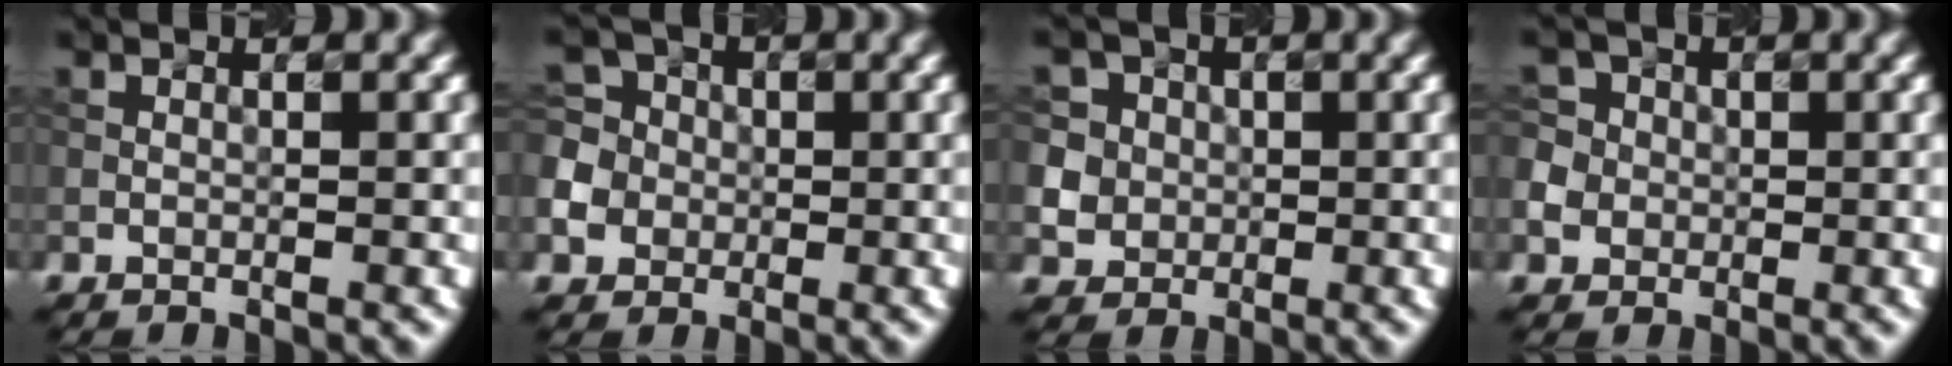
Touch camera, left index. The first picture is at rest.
{"total": 6.4, "force": [-1.5, 5.9, 2.2], "torque": [-0.048, 0.016, -0.050]}
{"total": 6.9, "force": [2.0, 6.3, 2.1], "torque": [-0.058, 0.032, 0.023]}
{"total": 4.8, "force": [-0.1, 4.5, 1.6], "torque": [-0.027, 0.027, -0.019]}